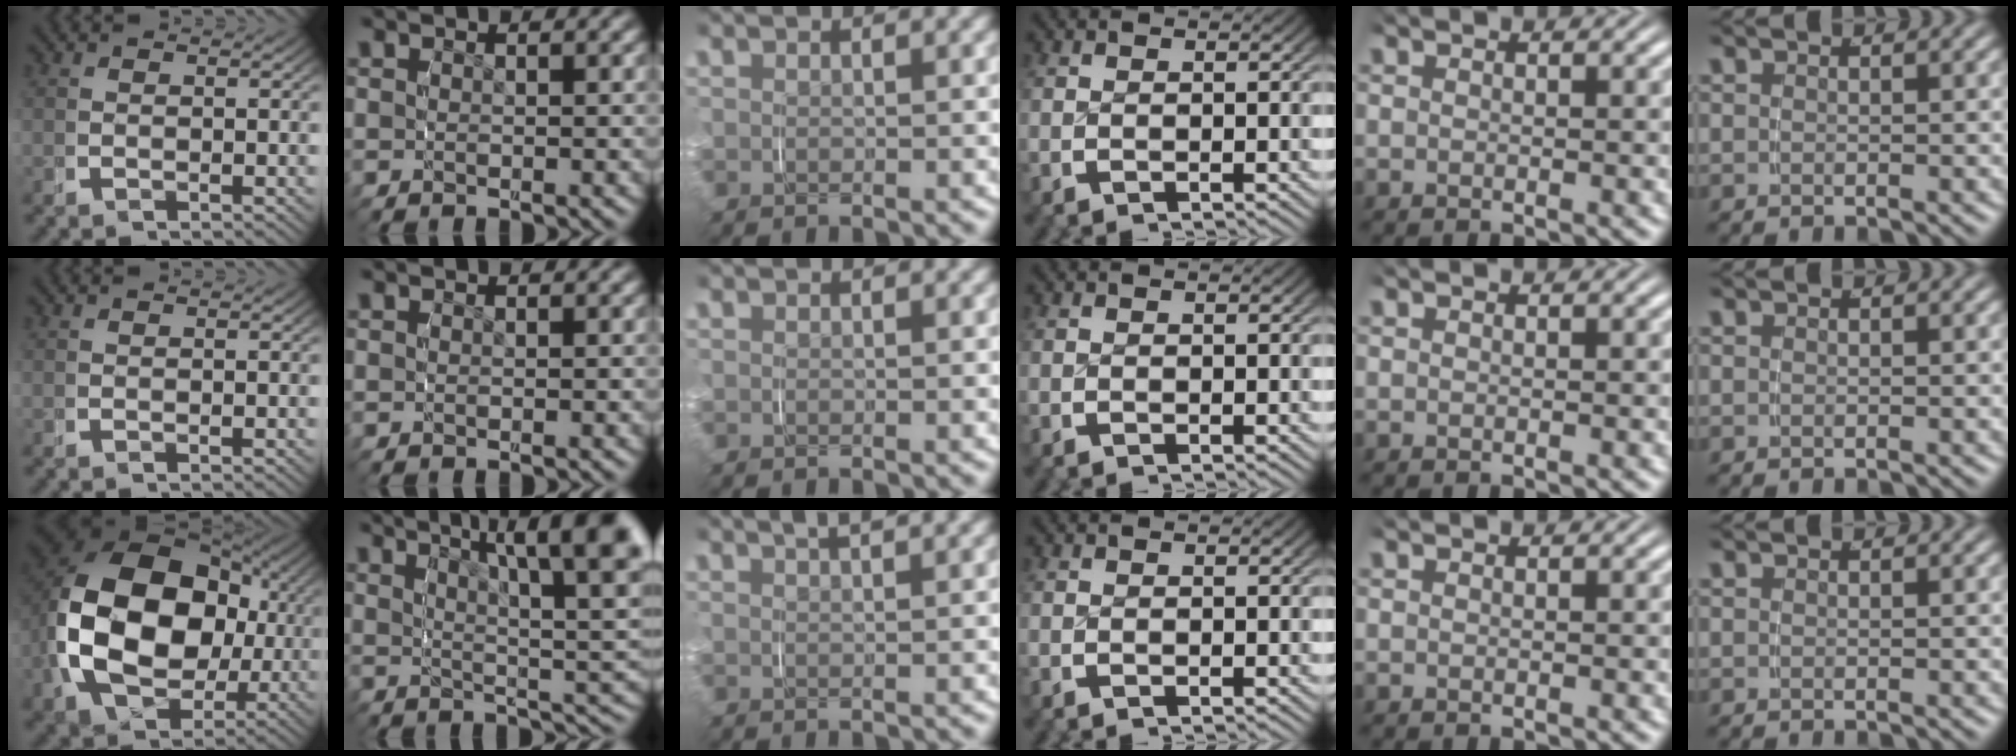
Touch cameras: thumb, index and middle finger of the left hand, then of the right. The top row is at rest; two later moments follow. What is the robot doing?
{"motion": "grasp_and_lifting", "object": "paper plate"}